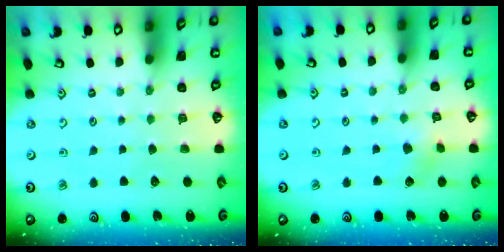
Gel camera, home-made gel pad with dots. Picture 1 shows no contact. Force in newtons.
{"total": 3.1, "press": 3.0, "slide": 0.5}